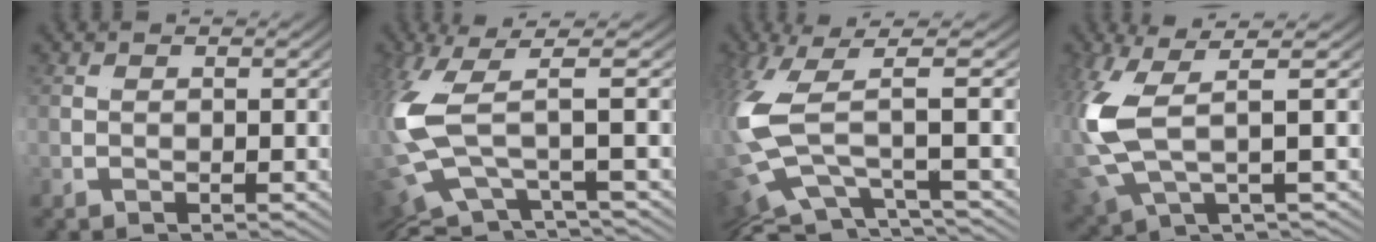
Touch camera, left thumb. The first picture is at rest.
{"total": 3.3, "force": [-1.0, -1.3, 2.9], "torque": [-0.107, 0.011, -0.007]}
{"total": 4.1, "force": [-1.4, -1.3, 3.7], "torque": [-0.125, -0.001, -0.007]}
{"total": 3.8, "force": [0.3, 0.4, 3.8], "torque": [-0.128, 0.006, 0.016]}